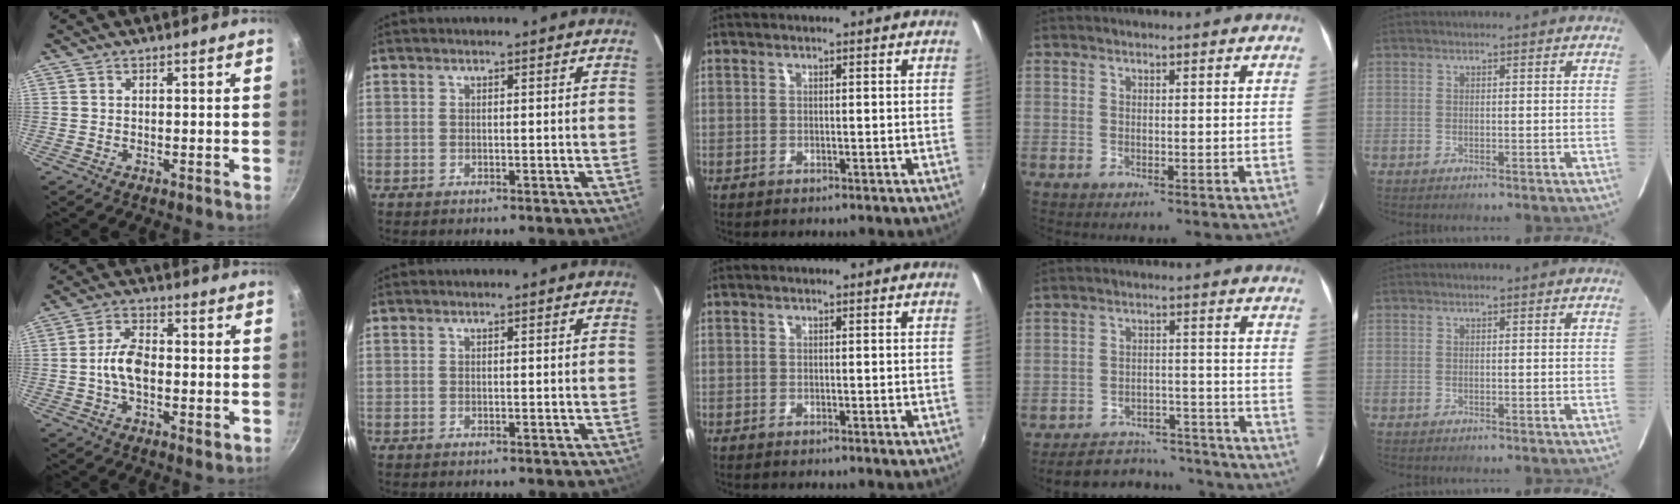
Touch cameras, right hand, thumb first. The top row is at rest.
{"thumb": {"total": 8.4, "force": [-0.6, 4.5, 7.1], "torque": [-0.129, 0.011, -0.022]}, "ring": {"total": 17.7, "force": [-16.1, 5.8, 4.7], "torque": [-0.108, 0.037, -0.200]}}